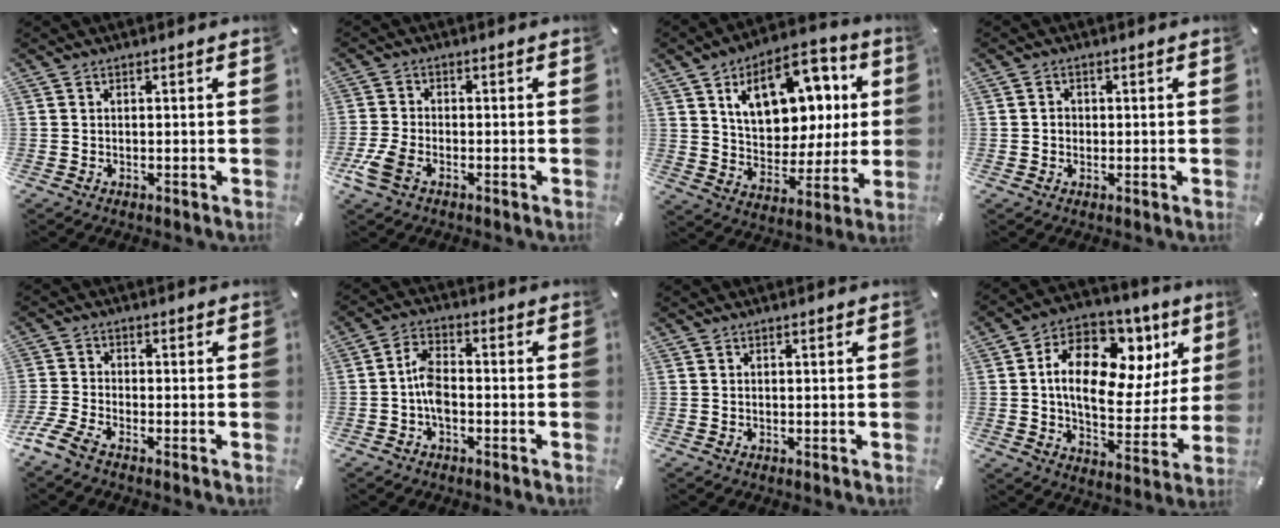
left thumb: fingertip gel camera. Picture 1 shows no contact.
{"total": 5.6, "force": [-2.8, 3.1, 3.7], "torque": [-0.097, 0.000, -0.057]}
{"total": 16.9, "force": [7.7, 11.1, 10.2], "torque": [-0.158, -0.029, 0.139]}
{"total": 1.7, "force": [-0.1, 1.5, 0.9], "torque": [-0.020, 0.005, -0.005]}
{"total": 4.3, "force": [-3.2, 1.4, 2.5], "torque": [-0.073, 0.000, -0.065]}
{"total": 5.6, "force": [-1.8, 3.1, 4.4], "torque": [-0.086, 0.011, -0.033]}
{"total": 0.0}
{"total": 19.4, "force": [6.4, 11.8, 14.0], "torque": [-0.212, -0.028, 0.111]}